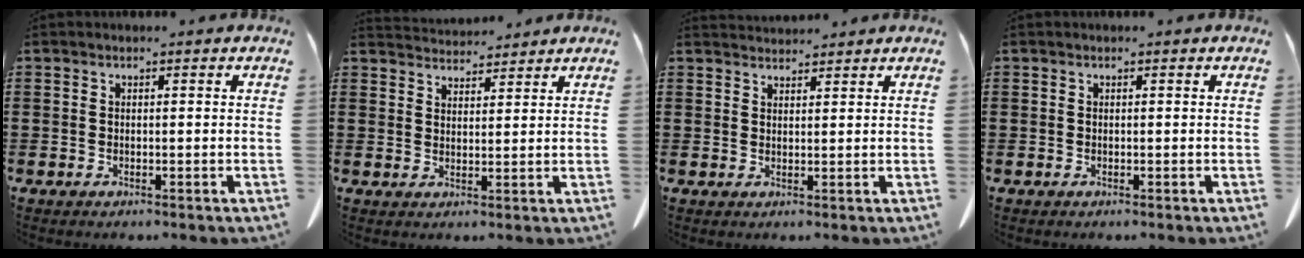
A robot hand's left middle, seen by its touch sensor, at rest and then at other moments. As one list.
[{"total": 3.8, "force": [3.7, 0.6, 0.2], "torque": [-0.014, -0.012, 0.071]}, {"total": 2.0, "force": [2.0, 0.2, -0.1], "torque": [-0.003, -0.004, 0.039]}, {"total": 0.0}]